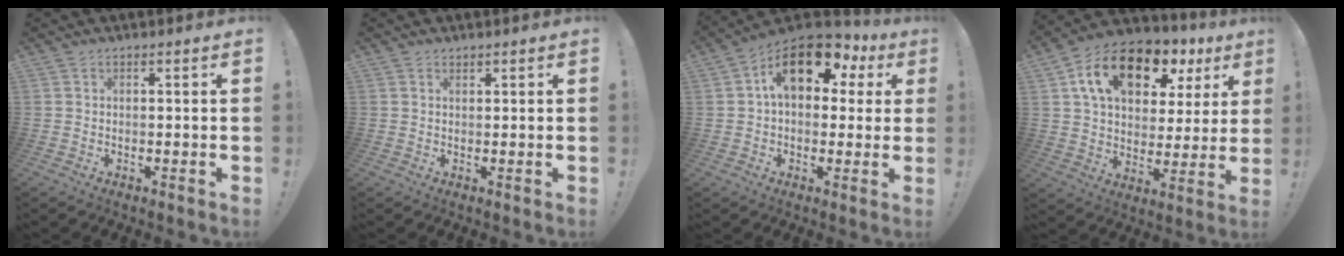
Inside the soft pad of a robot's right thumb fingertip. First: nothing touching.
{"total": 0.7, "force": [0.7, 0.0, 0.0], "torque": [0.009, -0.005, 0.012]}
{"total": 15.6, "force": [6.2, 9.1, 11.1], "torque": [-0.161, -0.020, 0.109]}
{"total": 18.0, "force": [9.6, 10.3, 11.3], "torque": [-0.185, -0.043, 0.167]}